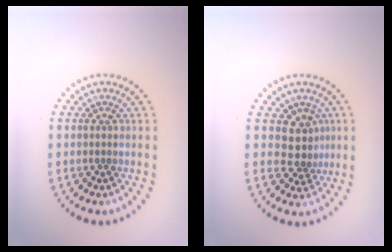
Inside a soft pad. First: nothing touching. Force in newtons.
{"total": 2.7, "press": 2.1, "slide": 1.8}